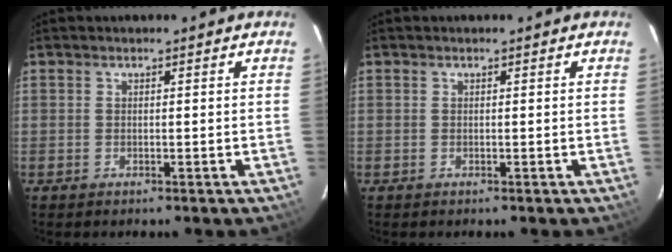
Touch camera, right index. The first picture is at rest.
{"total": 0.0}